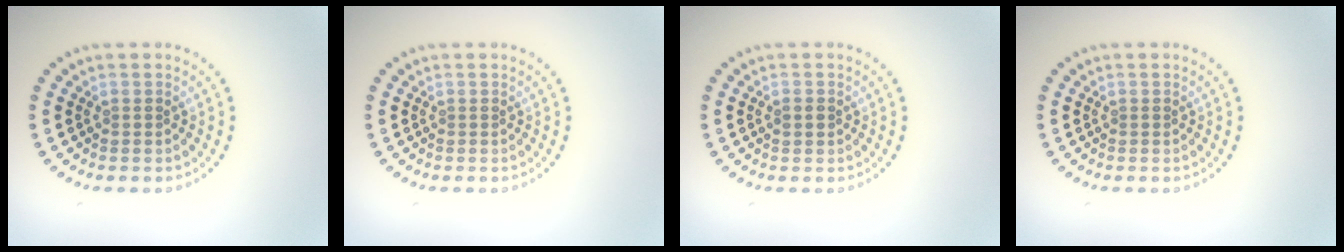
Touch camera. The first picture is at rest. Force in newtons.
{"total": 0.0}
{"total": 1.2, "press": 1.2, "slide": 0.0}
{"total": 0.0}